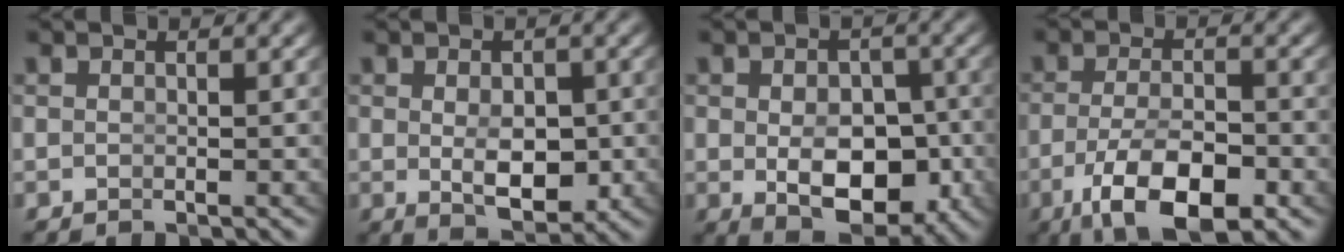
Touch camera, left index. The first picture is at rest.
{"total": 4.5, "force": [-0.6, 2.1, 4.0], "torque": [-0.059, -0.029, 0.004]}
{"total": 7.8, "force": [-1.9, 4.7, 6.0], "torque": [-0.090, -0.046, -0.008]}
{"total": 8.5, "force": [-4.4, 3.5, 6.4], "torque": [-0.120, -0.040, -0.046]}